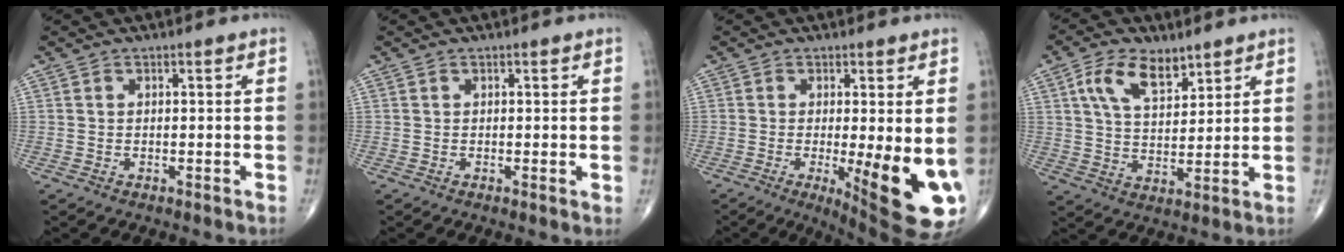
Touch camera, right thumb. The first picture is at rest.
{"total": 0.6, "force": [0.1, 0.1, 0.6], "torque": [-0.010, -0.003, -0.001]}
{"total": 14.2, "force": [-2.6, 3.5, 13.5], "torque": [-0.170, -0.029, -0.025]}
{"total": 9.7, "force": [5.3, 5.1, 6.3], "torque": [-0.098, -0.020, 0.100]}